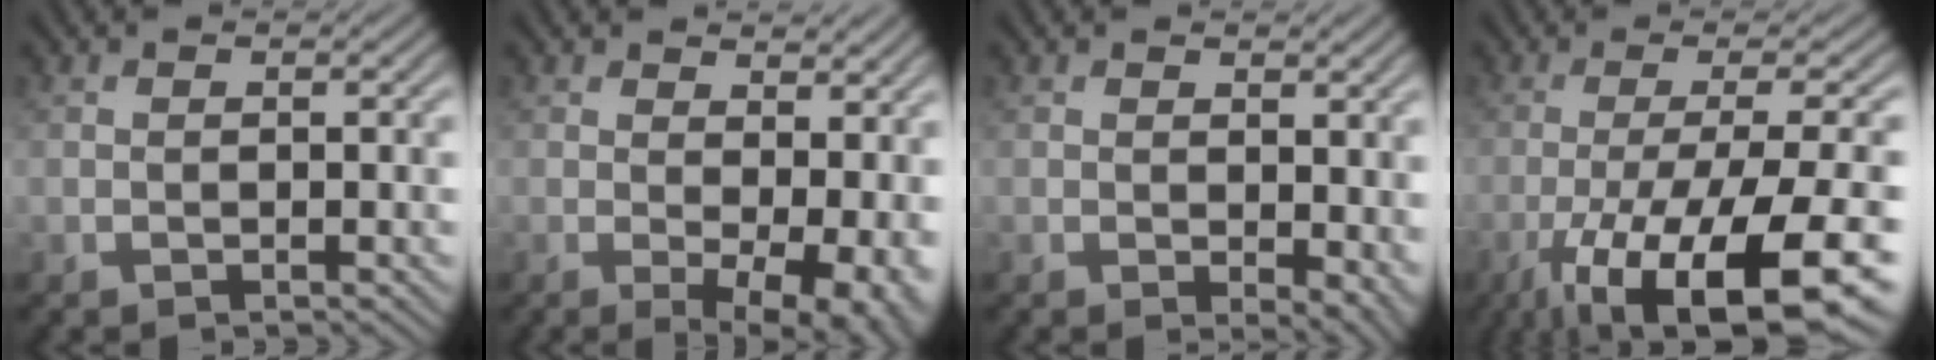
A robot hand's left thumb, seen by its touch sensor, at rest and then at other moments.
{"total": 8.0, "force": [1.0, 3.7, 7.0], "torque": [-0.090, -0.011, 0.024]}
{"total": 4.5, "force": [0.2, 2.6, 3.7], "torque": [-0.050, -0.014, 0.012]}
{"total": 15.6, "force": [-7.5, 4.0, 13.1], "torque": [-0.207, -0.013, -0.112]}